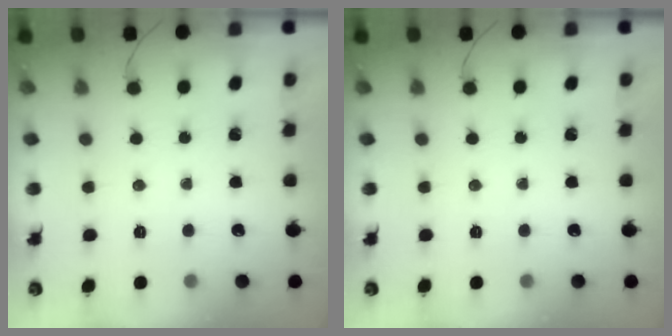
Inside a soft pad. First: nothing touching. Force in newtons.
{"total": 0.0}